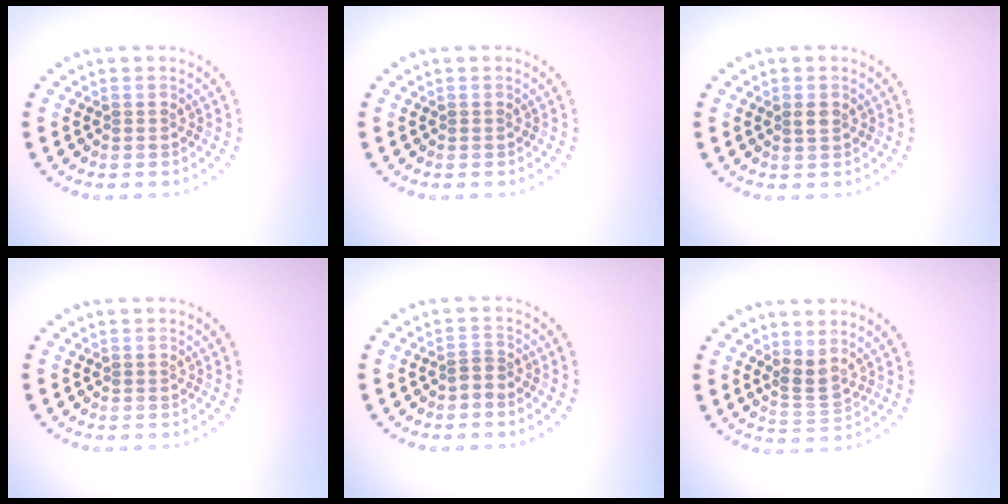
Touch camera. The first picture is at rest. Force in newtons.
{"total": 0.0}
{"total": 1.0, "press": 1.0, "slide": 0.4}
{"total": 0.0}
{"total": 1.1, "press": 0.6, "slide": 0.9}
{"total": 2.2, "press": 1.6, "slide": 1.5}